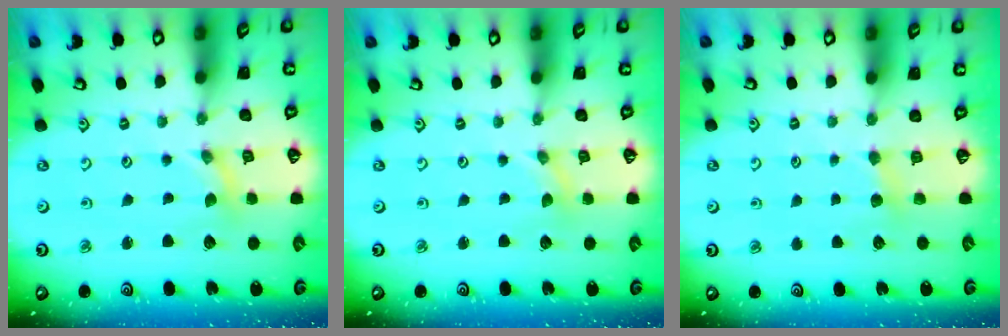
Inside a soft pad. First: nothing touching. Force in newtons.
{"total": 0.0}
{"total": 3.3, "press": 3.3, "slide": 0.4}